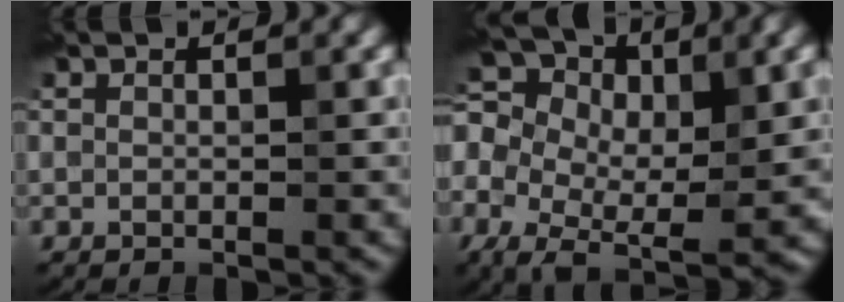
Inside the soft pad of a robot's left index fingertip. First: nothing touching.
{"total": 10.8, "force": [0.0, 7.2, 8.1], "torque": [-0.162, 0.001, 0.016]}